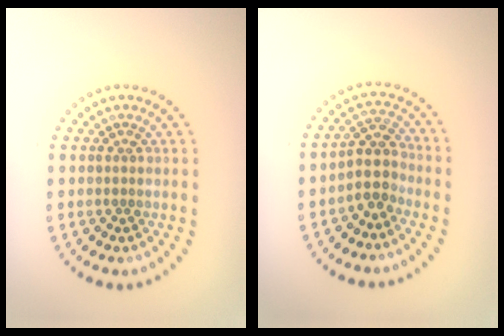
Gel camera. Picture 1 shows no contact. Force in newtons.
{"total": 2.8, "press": 2.3, "slide": 1.6}